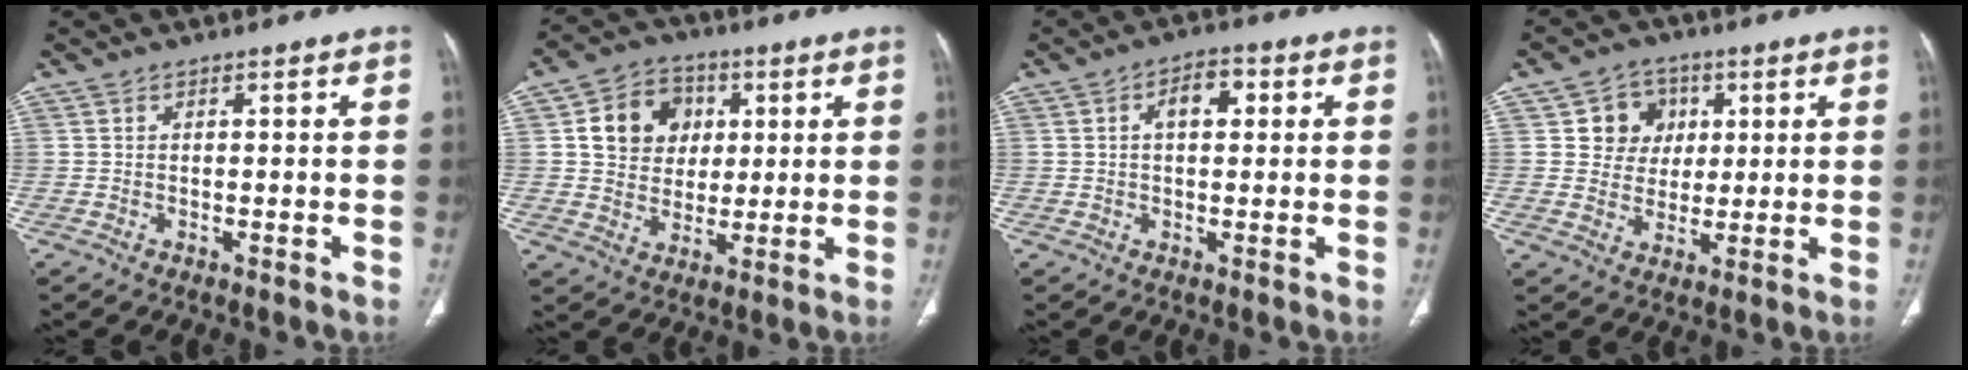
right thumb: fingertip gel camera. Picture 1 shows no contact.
{"total": 11.4, "force": [2.8, 9.6, 5.3], "torque": [-0.053, -0.002, 0.045]}
{"total": 5.3, "force": [1.3, 3.0, 4.2], "torque": [-0.056, 0.010, 0.015]}
{"total": 7.6, "force": [2.2, 7.0, 1.9], "torque": [0.012, 0.001, 0.033]}